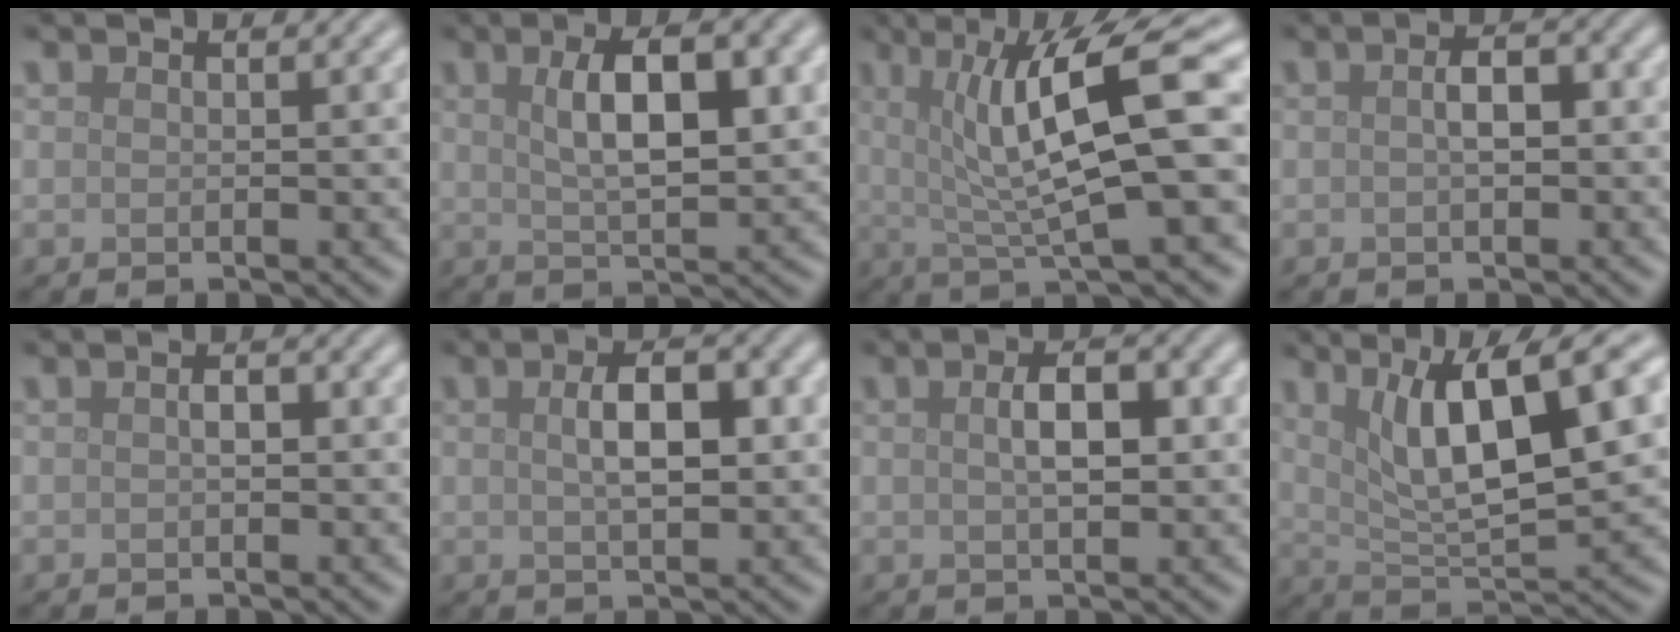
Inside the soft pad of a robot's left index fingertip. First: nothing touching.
{"total": 7.2, "force": [1.9, 2.6, 6.4], "torque": [-0.104, 0.006, 0.032]}
{"total": 11.5, "force": [2.3, 2.7, 10.9], "torque": [-0.164, 0.002, 0.039]}
{"total": 2.7, "force": [0.0, 1.2, 2.4], "torque": [-0.038, 0.003, -0.002]}
{"total": 1.3, "force": [0.0, 0.7, 1.1], "torque": [-0.019, 0.000, -0.002]}
{"total": 4.7, "force": [0.8, 1.9, 4.2], "torque": [-0.077, 0.007, 0.011]}
{"total": 3.8, "force": [0.5, 1.6, 3.4], "torque": [-0.065, 0.007, 0.006]}
{"total": 10.8, "force": [4.3, 2.8, 9.5], "torque": [-0.145, 0.011, 0.078]}